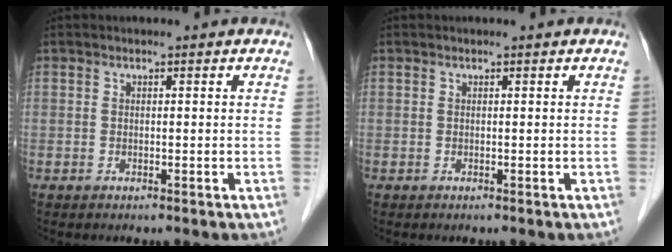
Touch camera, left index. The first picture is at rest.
{"total": 0.0}